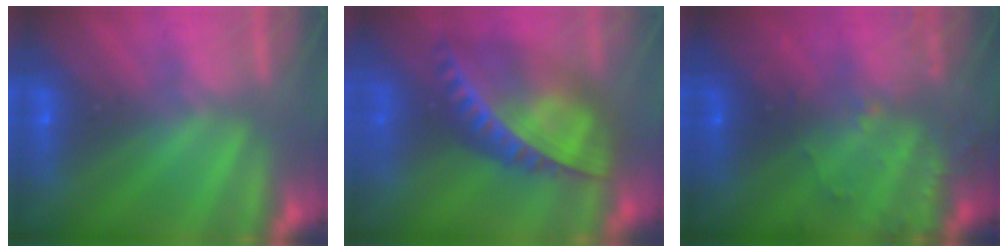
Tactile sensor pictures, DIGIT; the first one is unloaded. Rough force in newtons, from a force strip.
{"total": 6.8}
{"total": 7.3}